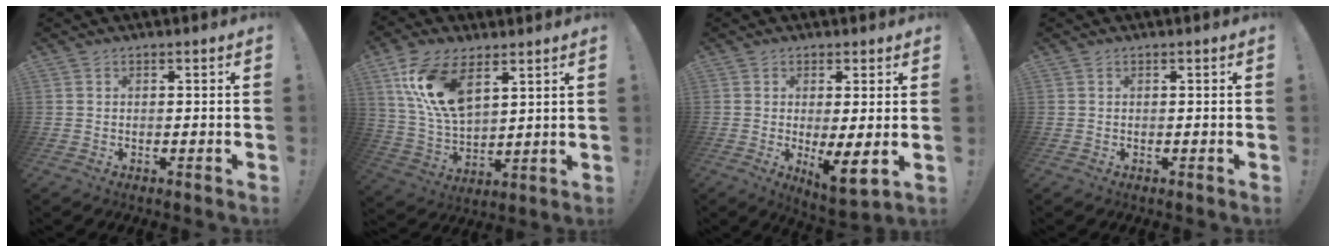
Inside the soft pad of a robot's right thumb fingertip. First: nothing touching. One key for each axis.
{"total": 15.6, "fx": 7.8, "fy": 8.0, "fz": 10.8, "tx": -0.227, "ty": -0.028, "tz": 0.147}
{"total": 6.8, "fx": 0.2, "fy": 0.9, "fz": 6.7, "tx": -0.084, "ty": -0.032, "tz": 0.006}
{"total": 0.0}